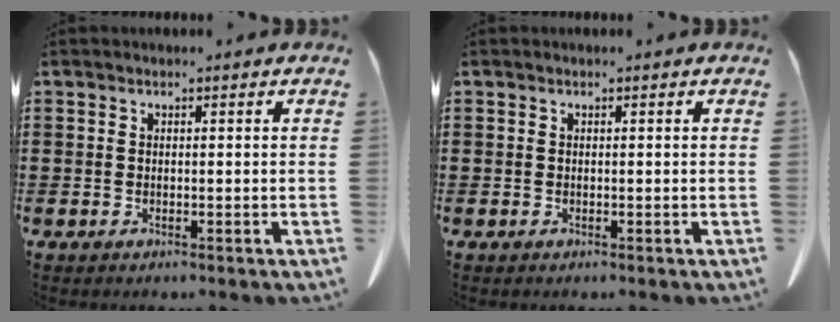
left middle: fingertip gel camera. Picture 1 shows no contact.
{"total": 0.0}